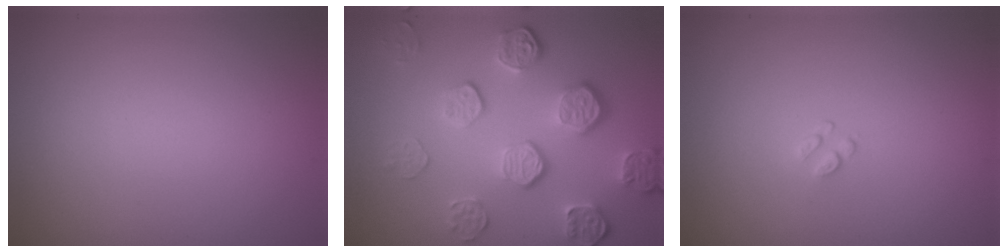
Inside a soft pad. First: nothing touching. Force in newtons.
{"total": 5.4, "press": 4.0, "slide": 3.6}
{"total": 0.6, "press": 0.4, "slide": 0.5}